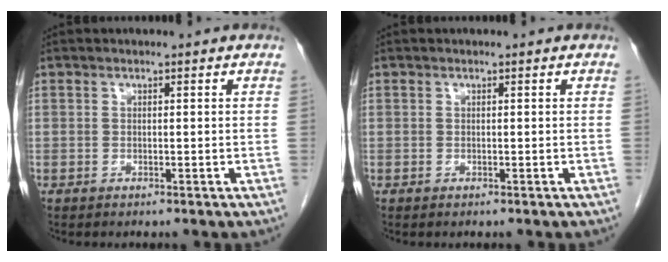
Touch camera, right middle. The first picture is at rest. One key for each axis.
{"total": 0.0}